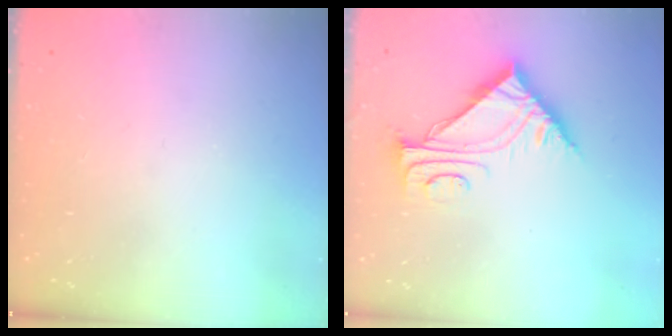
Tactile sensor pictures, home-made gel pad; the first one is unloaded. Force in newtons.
{"total": 7.7, "press": 7.7, "slide": 0.4}